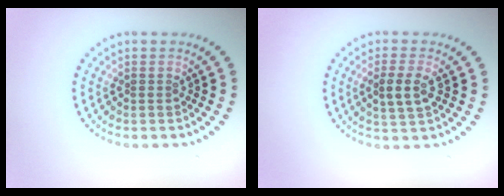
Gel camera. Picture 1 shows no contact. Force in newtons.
{"total": 2.8, "press": 2.7, "slide": 0.7}